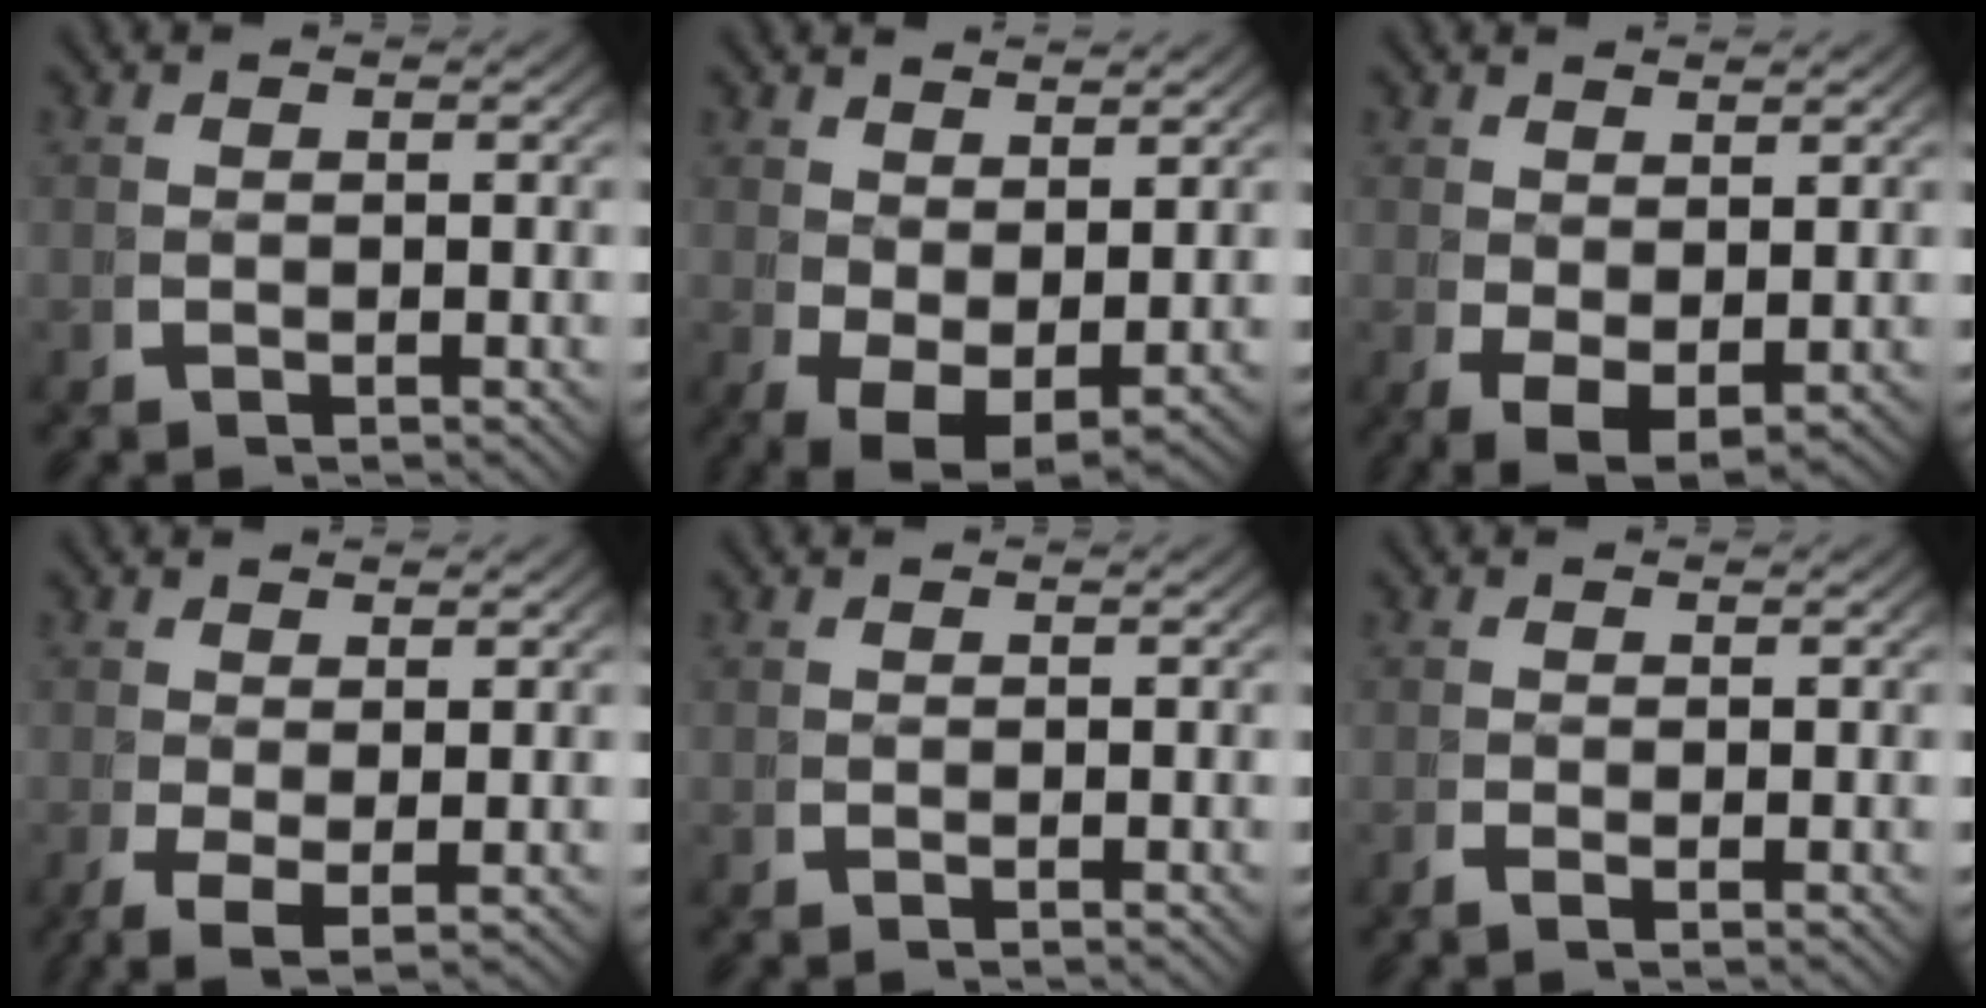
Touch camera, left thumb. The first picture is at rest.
{"total": 5.8, "force": [-1.3, 4.2, 3.9], "torque": [-0.089, -0.046, 0.007]}
{"total": 4.1, "force": [-0.8, 2.8, 2.9], "torque": [-0.063, -0.033, 0.013]}
{"total": 3.1, "force": [-0.9, 1.6, 2.5], "torque": [-0.057, -0.025, 0.000]}
{"total": 0.0}
{"total": 0.5, "force": [-0.1, -0.1, 0.5], "torque": [-0.014, -0.005, -0.002]}